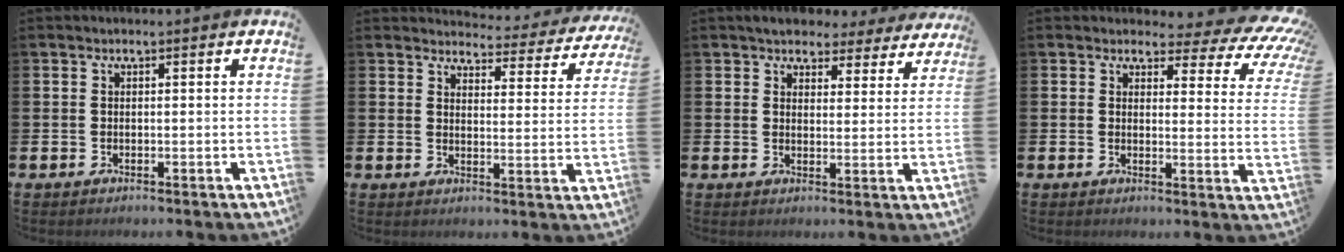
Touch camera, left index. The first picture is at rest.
{"total": 3.1, "force": [3.0, 0.8, 0.4], "torque": [-0.012, -0.032, 0.044]}
{"total": 4.4, "force": [4.0, 1.7, 0.4], "torque": [-0.017, -0.024, 0.068]}
{"total": 3.7, "force": [2.8, 1.9, 1.5], "torque": [-0.020, -0.036, 0.037]}